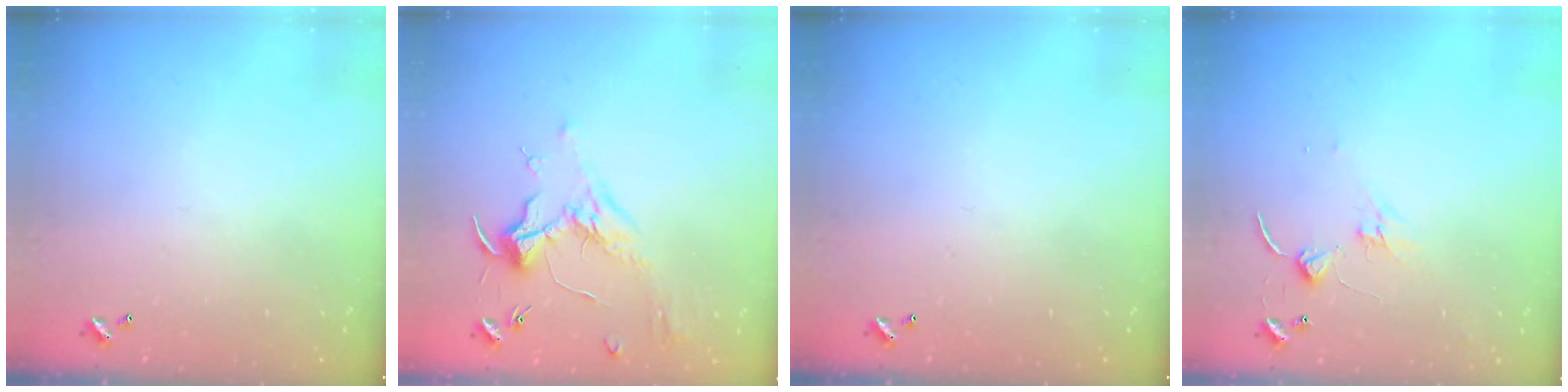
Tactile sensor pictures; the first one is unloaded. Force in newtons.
{"total": 1.8, "press": 1.6, "slide": 0.7}
{"total": 0.0}
{"total": 0.6, "press": 0.5, "slide": 0.3}